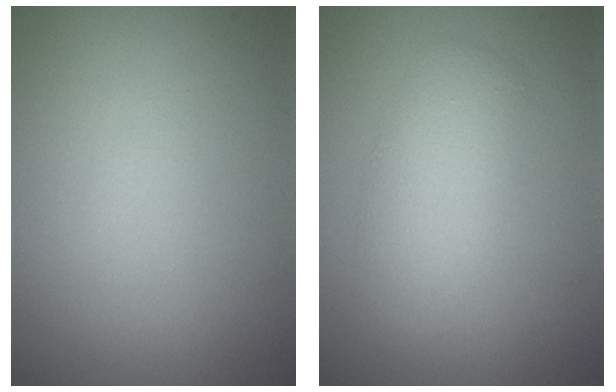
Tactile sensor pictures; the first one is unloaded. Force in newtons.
{"total": 3.2, "press": 3.2, "slide": 0.1}